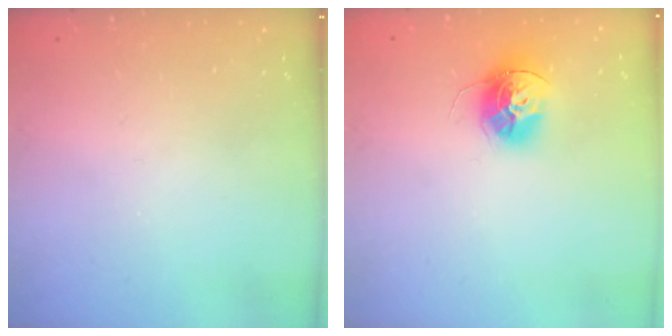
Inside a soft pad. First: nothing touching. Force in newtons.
{"total": 12.8, "press": 12.7, "slide": 1.3}